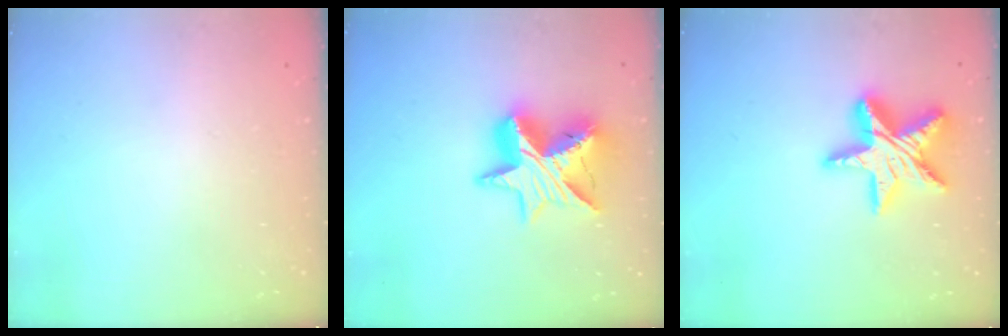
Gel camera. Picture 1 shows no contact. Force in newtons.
{"total": 15.3, "press": 15.2, "slide": 1.2}
{"total": 16.5, "press": 16.5, "slide": 1.2}